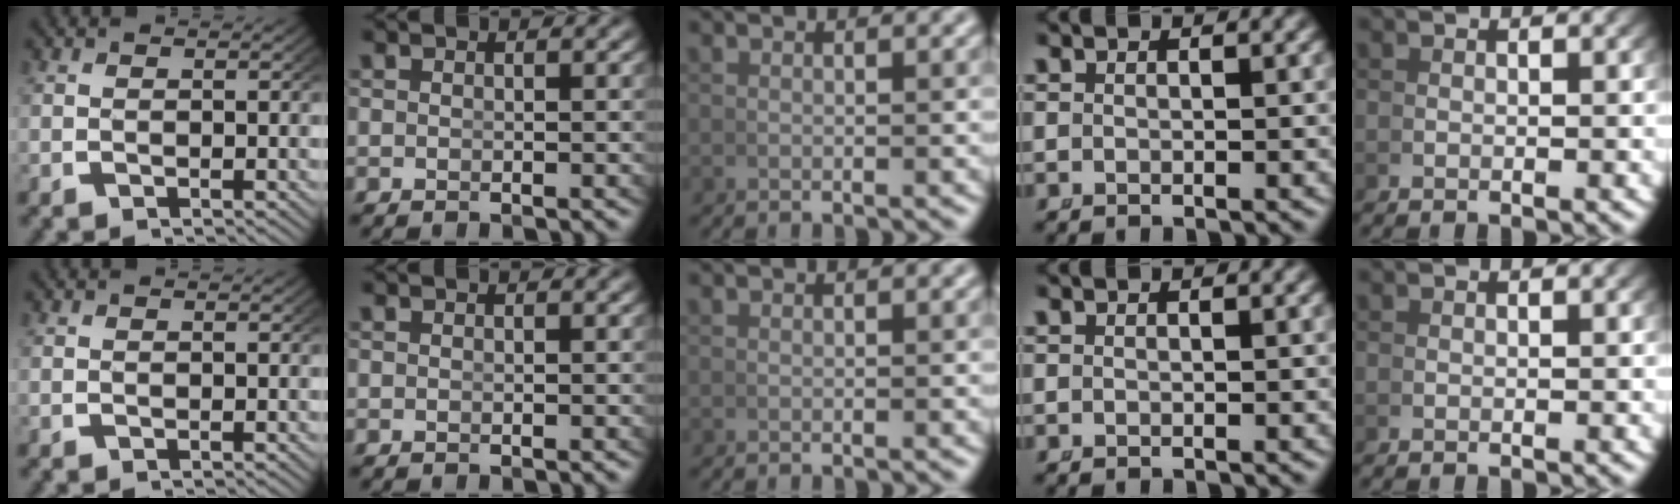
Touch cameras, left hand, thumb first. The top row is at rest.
{}